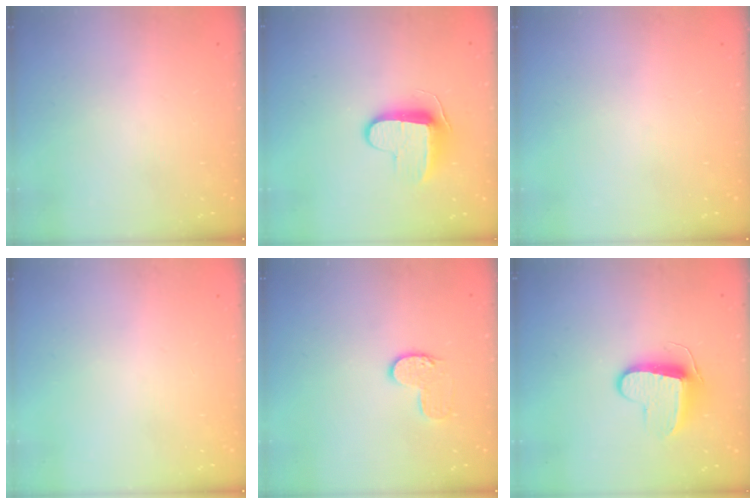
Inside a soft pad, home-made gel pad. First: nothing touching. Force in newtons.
{"total": 9.2, "press": 9.2, "slide": 0.9}
{"total": 0.0}
{"total": 0.0}
{"total": 7.4, "press": 7.4, "slide": 0.2}
{"total": 9.6, "press": 9.6, "slide": 0.2}